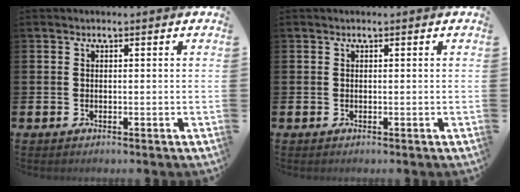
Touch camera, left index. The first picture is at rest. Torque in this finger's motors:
{"motor_torque": [-0.26, 0.13, -0.16, 0.00]}